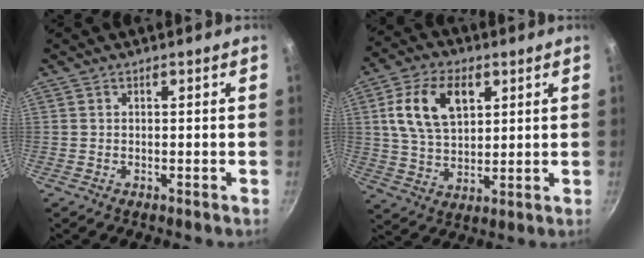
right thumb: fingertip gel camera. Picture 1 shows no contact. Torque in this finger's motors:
{"motor_torque": [0.08, 0.24, 0.15, -0.05, 0.11]}